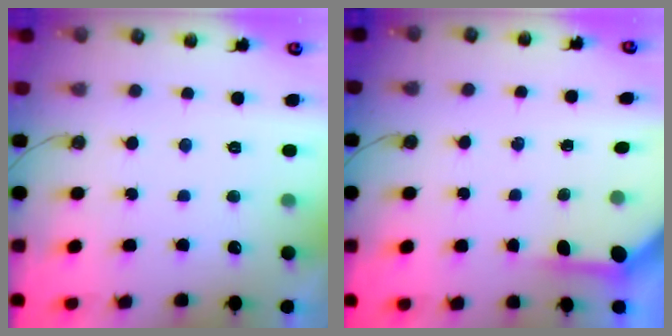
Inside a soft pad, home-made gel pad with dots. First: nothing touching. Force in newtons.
{"total": 4.0, "press": 3.9, "slide": 0.4}